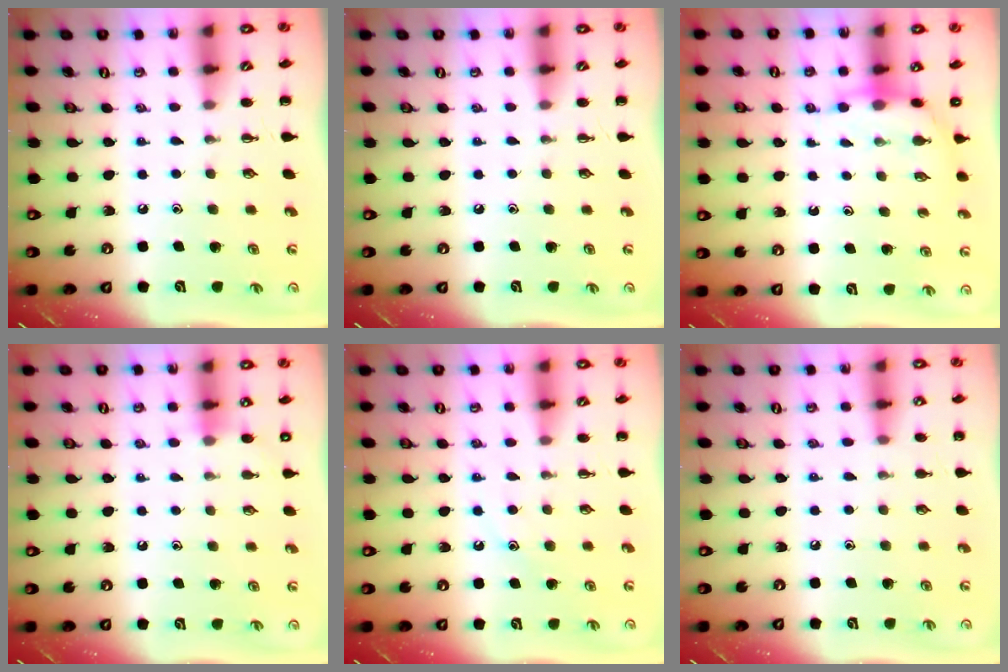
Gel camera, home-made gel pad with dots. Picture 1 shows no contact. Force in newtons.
{"total": 0.0}
{"total": 6.3, "press": 6.2, "slide": 1.4}
{"total": 6.4, "press": 6.2, "slide": 1.7}
{"total": 8.4, "press": 8.3, "slide": 1.3}
{"total": 7.8, "press": 7.5, "slide": 2.3}